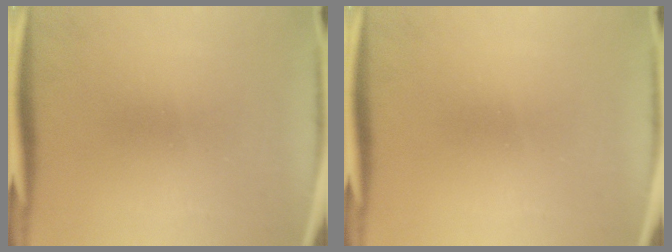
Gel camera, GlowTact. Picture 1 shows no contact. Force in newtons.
{"total": 0.0}